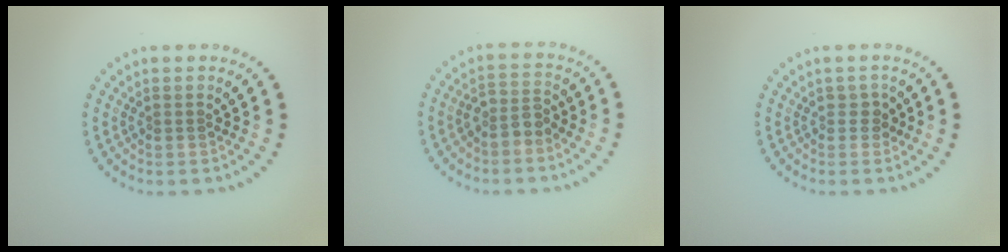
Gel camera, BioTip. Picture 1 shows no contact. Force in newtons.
{"total": 2.2, "press": 1.8, "slide": 1.2}
{"total": 1.1, "press": 1.0, "slide": 0.6}